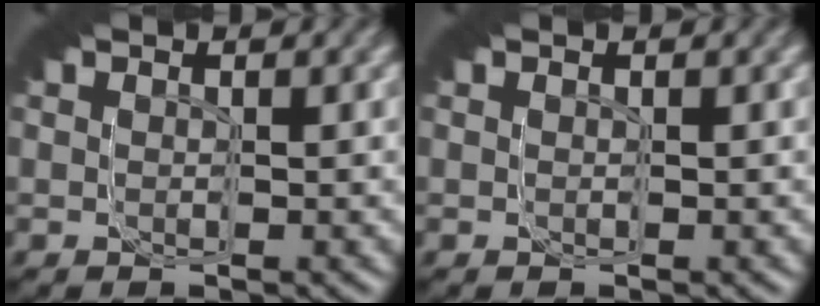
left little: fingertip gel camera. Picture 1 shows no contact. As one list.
[{"total": 0.0}]